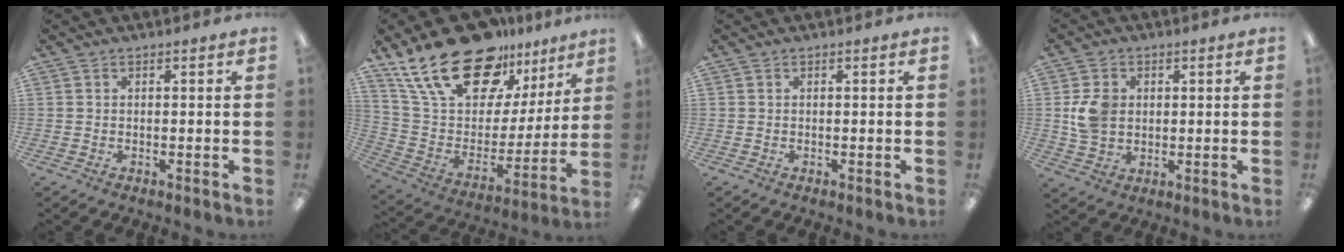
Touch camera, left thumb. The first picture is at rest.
{"total": 25.4, "force": [18.1, 12.5, 12.8], "torque": [-0.229, -0.111, 0.324]}
{"total": 0.0}
{"total": 7.1, "force": [1.0, 5.9, 3.9], "torque": [-0.071, 0.007, 0.021]}